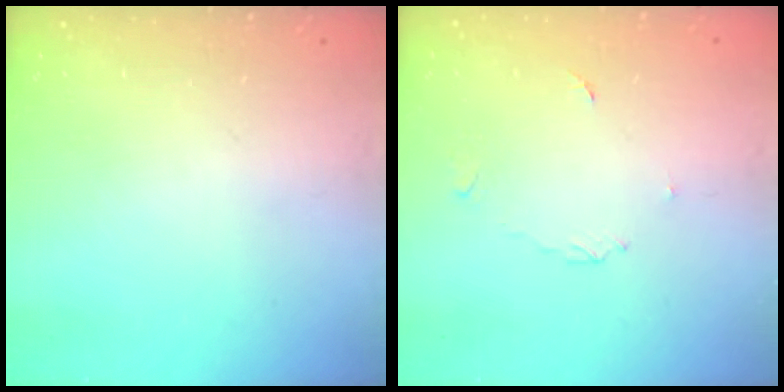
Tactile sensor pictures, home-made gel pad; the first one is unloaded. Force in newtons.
{"total": 2.7, "press": 2.7, "slide": 0.4}